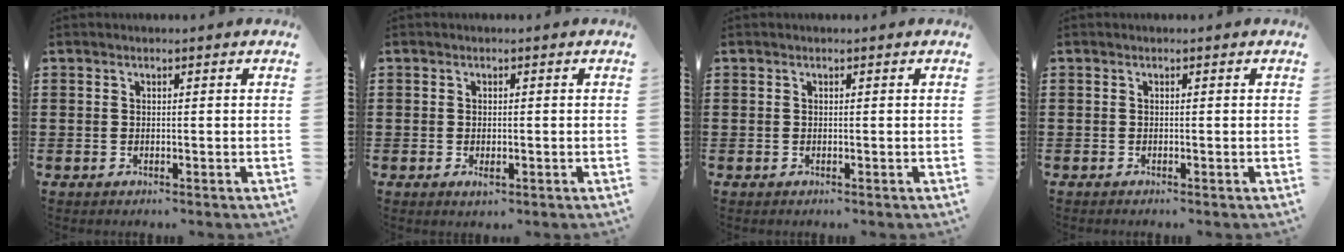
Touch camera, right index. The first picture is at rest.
{"total": 1.1, "force": [-0.4, 0.6, 0.9], "torque": [-0.016, -0.002, -0.006]}
{"total": 0.0}
{"total": 0.0}